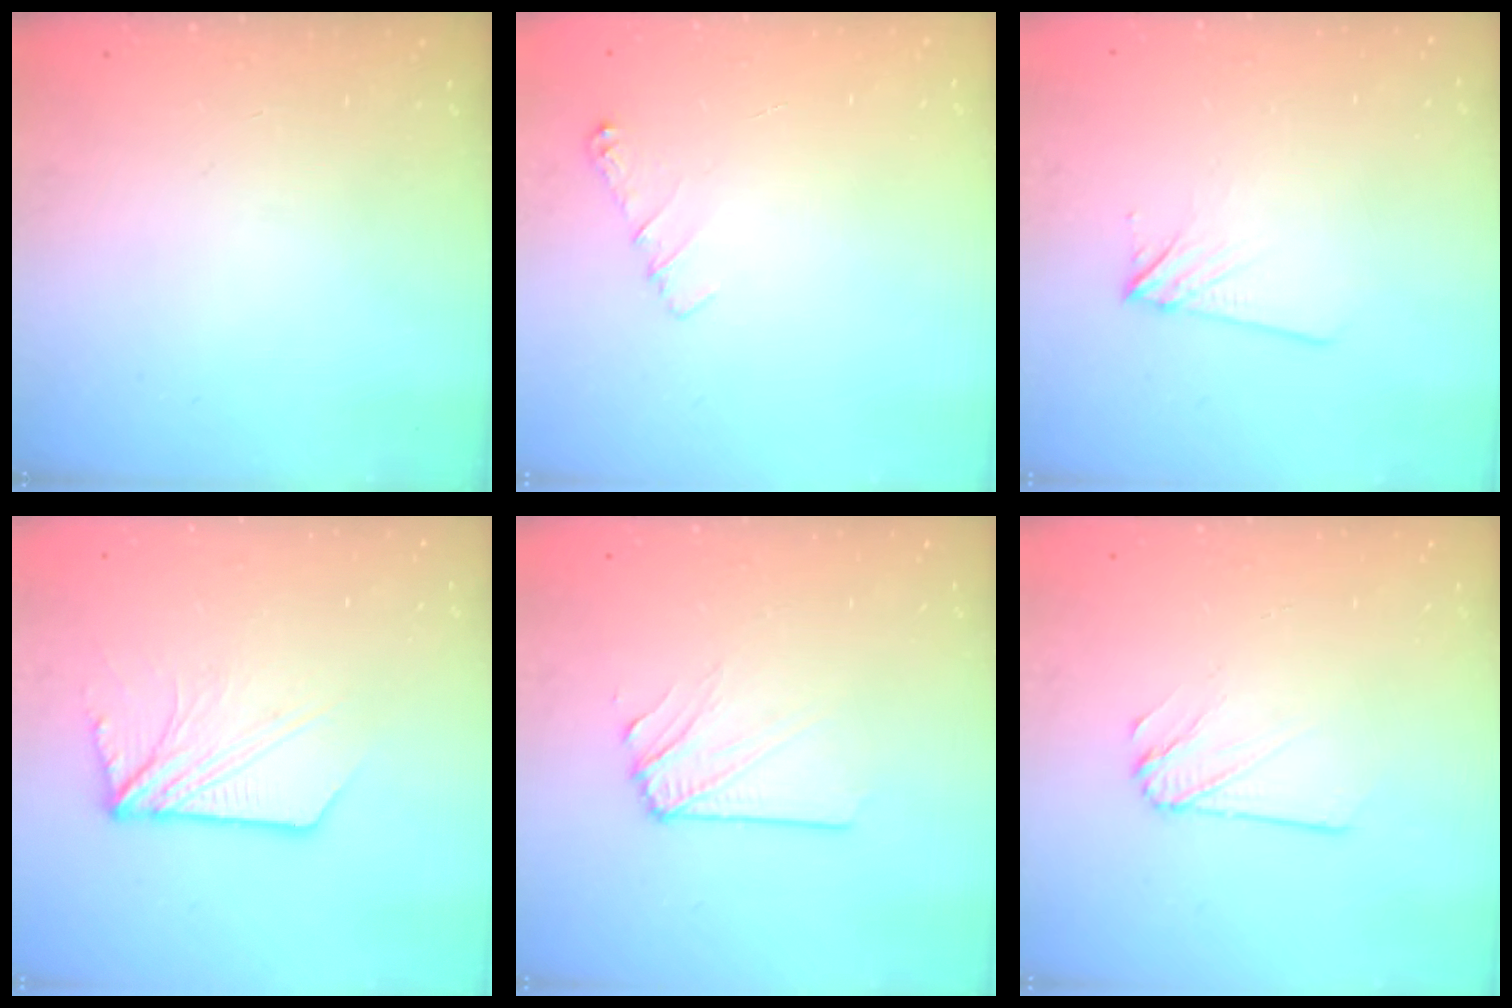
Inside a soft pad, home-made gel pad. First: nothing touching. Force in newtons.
{"total": 4.1, "press": 4.1, "slide": 0.6}
{"total": 5.0, "press": 5.0, "slide": 0.8}
{"total": 9.8, "press": 9.7, "slide": 0.9}
{"total": 2.9, "press": 2.8, "slide": 0.5}
{"total": 2.2, "press": 2.2, "slide": 0.1}